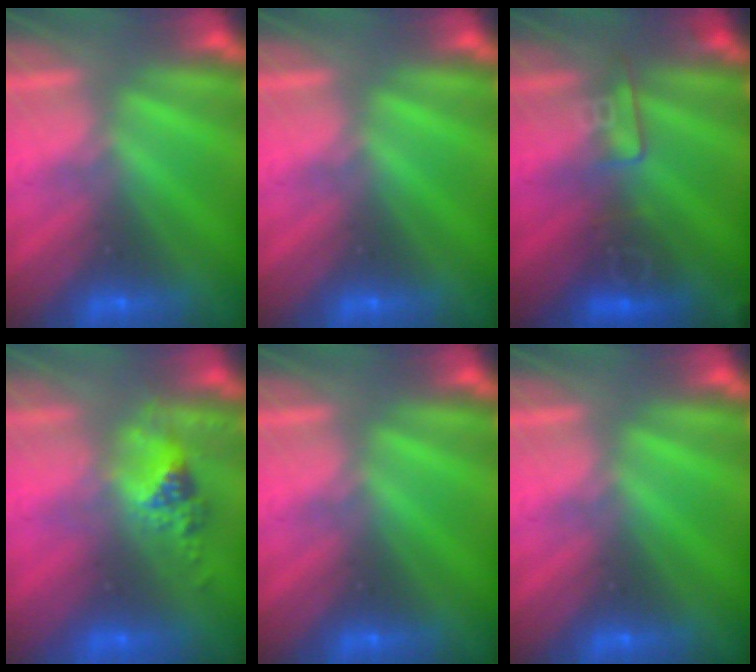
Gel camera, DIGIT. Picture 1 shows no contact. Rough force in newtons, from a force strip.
{"total": 0.0}
{"total": 2.4}
{"total": 2.4}
{"total": 0.0}
{"total": 0.0}